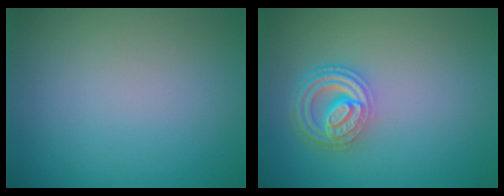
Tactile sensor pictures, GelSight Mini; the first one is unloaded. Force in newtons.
{"total": 4.6, "press": 3.4, "slide": 3.1}